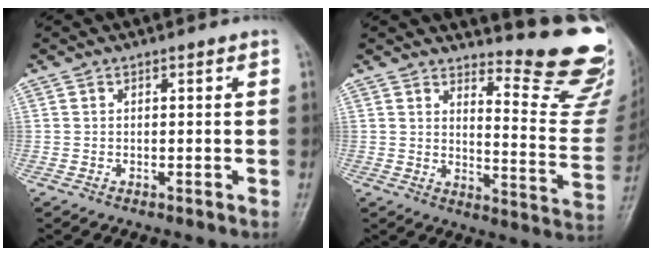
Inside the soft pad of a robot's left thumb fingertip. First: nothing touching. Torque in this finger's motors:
{"motor_torque": [0.25, -0.06, 0.11, -0.05, -0.03]}